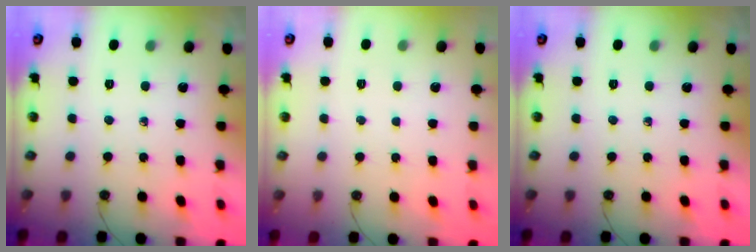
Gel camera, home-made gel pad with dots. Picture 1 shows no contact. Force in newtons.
{"total": 1.2, "press": 1.2, "slide": 0.0}
{"total": 0.0}